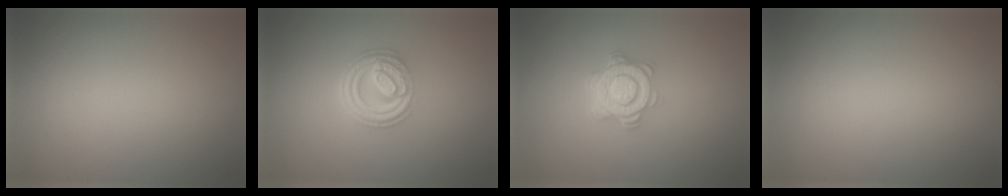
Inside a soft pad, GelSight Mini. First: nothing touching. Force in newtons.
{"total": 4.9, "press": 3.6, "slide": 3.3}
{"total": 4.6, "press": 3.6, "slide": 2.9}
{"total": 0.0}